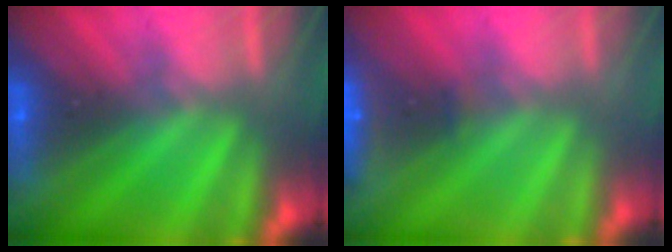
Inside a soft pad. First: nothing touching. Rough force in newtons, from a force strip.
{"total": 2.3}